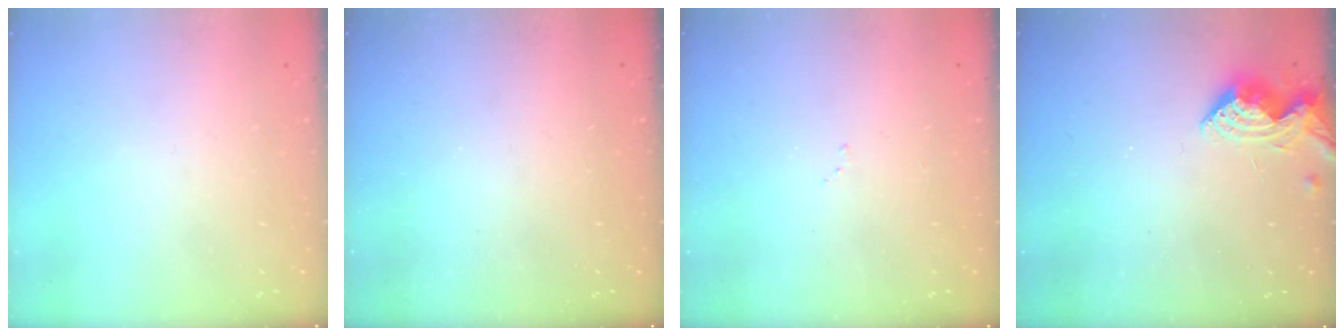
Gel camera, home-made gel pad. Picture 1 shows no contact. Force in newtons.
{"total": 0.6, "press": 0.6, "slide": 0.2}
{"total": 5.3, "press": 5.3, "slide": 0.7}
{"total": 7.6, "press": 7.5, "slide": 0.7}